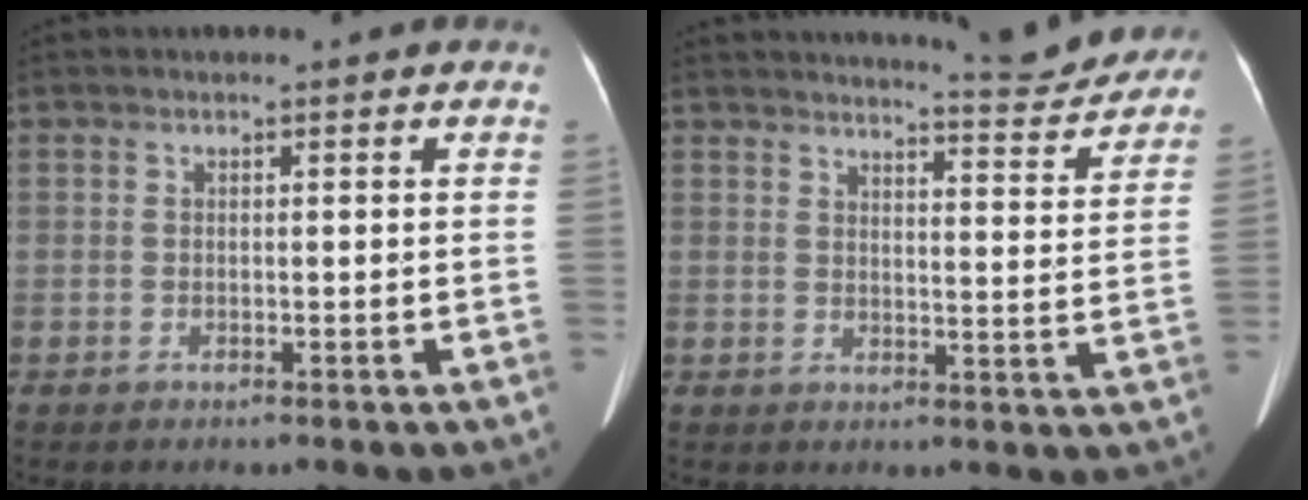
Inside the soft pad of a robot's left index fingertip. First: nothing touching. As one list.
[{"total": 9.9, "force": [9.7, 0.4, 2.0], "torque": [-0.025, -0.021, 0.113]}]